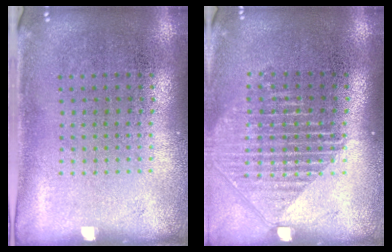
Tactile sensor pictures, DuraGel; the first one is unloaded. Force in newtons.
{"total": 1.5, "press": 1.4, "slide": 0.6}